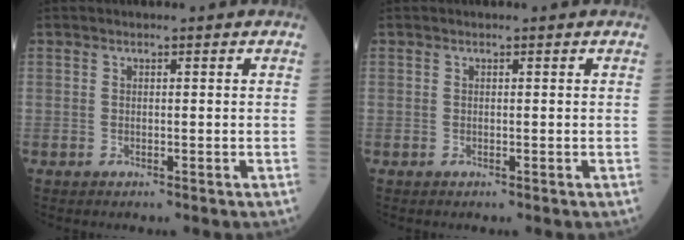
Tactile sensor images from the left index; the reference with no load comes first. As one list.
[{"total": 0.0}]